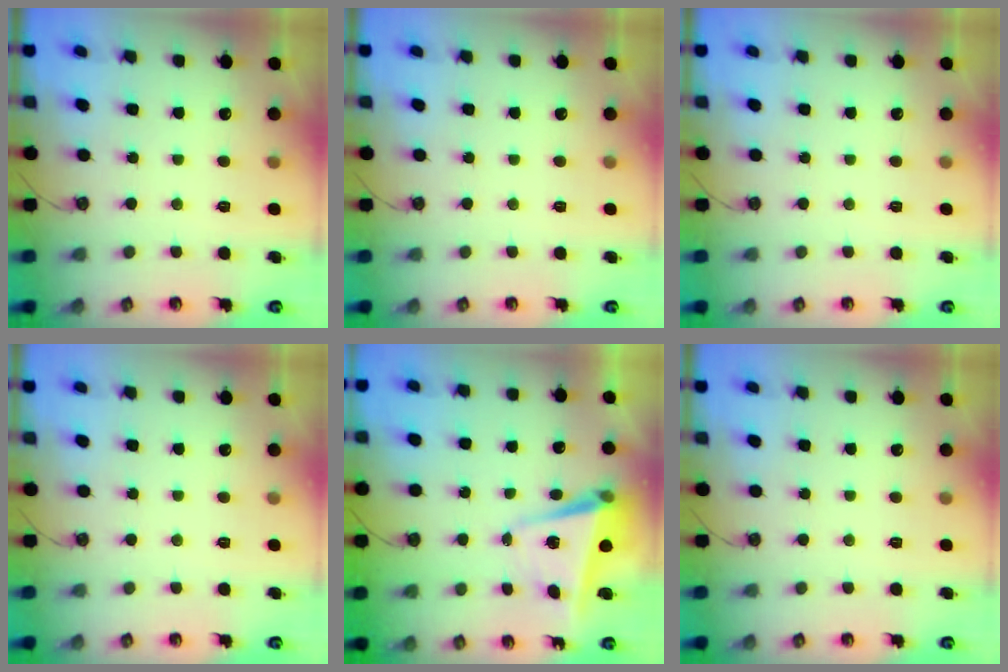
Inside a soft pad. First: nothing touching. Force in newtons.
{"total": 0.0}
{"total": 0.0}
{"total": 0.0}
{"total": 5.4, "press": 5.3, "slide": 1.0}
{"total": 0.0}